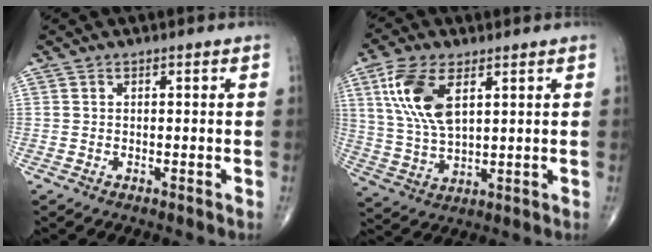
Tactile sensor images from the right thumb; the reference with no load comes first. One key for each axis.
{"total": 12.2, "fx": 4.7, "fy": 5.9, "fz": 9.6, "tx": -0.199, "ty": -0.011, "tz": 0.098}